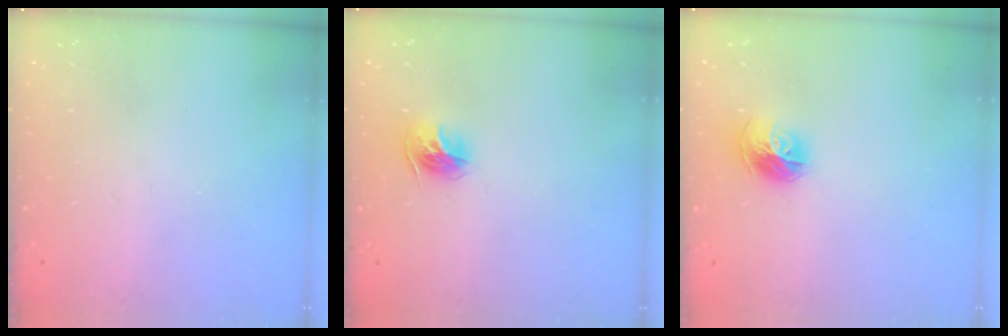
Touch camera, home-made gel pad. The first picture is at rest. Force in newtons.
{"total": 10.3, "press": 10.3, "slide": 0.6}
{"total": 10.6, "press": 10.5, "slide": 1.2}